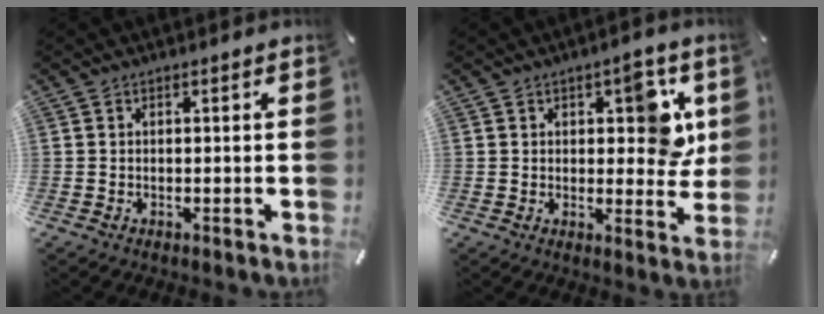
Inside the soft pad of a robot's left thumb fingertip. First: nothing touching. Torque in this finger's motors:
{"motor_torque": [1.53, 1.64, 0.55, -0.50, 0.17]}